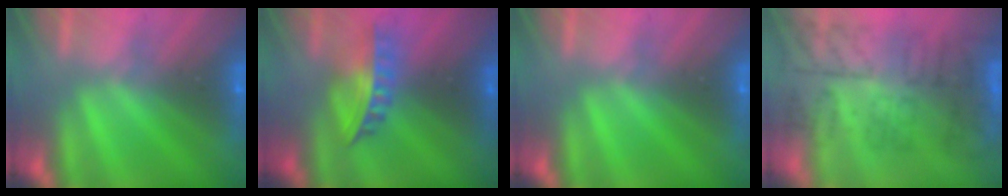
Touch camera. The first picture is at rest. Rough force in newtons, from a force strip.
{"total": 7.8}
{"total": 0.0}
{"total": 3.9}